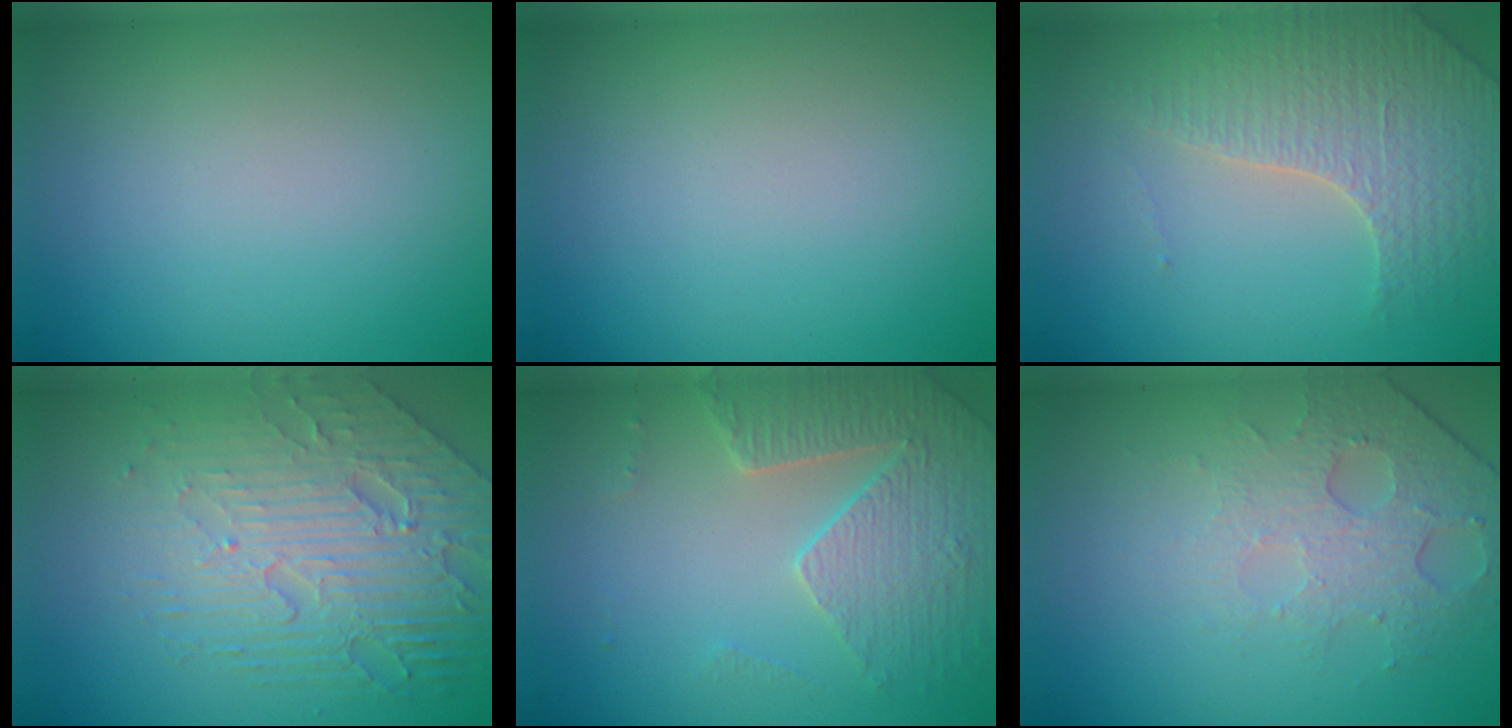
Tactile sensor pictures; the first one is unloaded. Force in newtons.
{"total": 0.0}
{"total": 3.3, "press": 3.2, "slide": 0.9}
{"total": 7.7, "press": 5.3, "slide": 5.5}
{"total": 3.9, "press": 3.8, "slide": 0.8}
{"total": 4.5, "press": 2.9, "slide": 3.5}